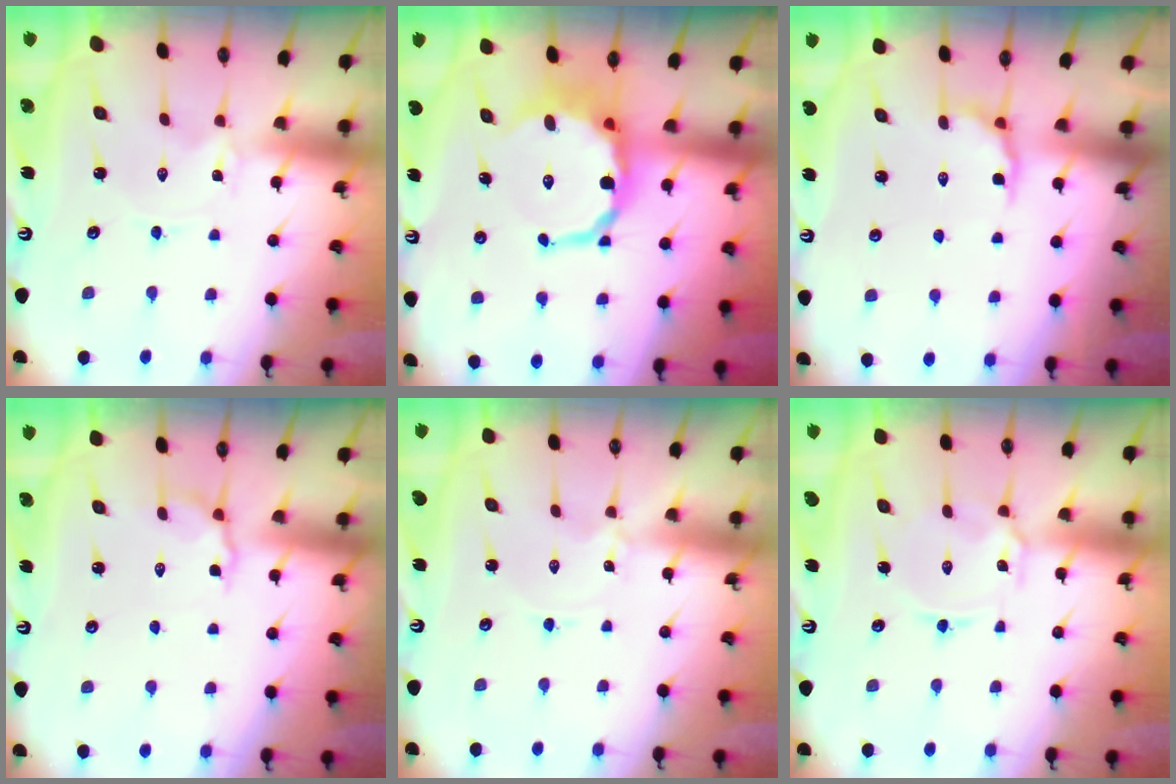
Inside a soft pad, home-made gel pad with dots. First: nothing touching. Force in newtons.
{"total": 11.4, "press": 11.0, "slide": 2.8}
{"total": 3.6, "press": 2.9, "slide": 2.2}
{"total": 6.1, "press": 5.7, "slide": 2.2}
{"total": 0.0}
{"total": 6.0, "press": 6.0, "slide": 0.6}